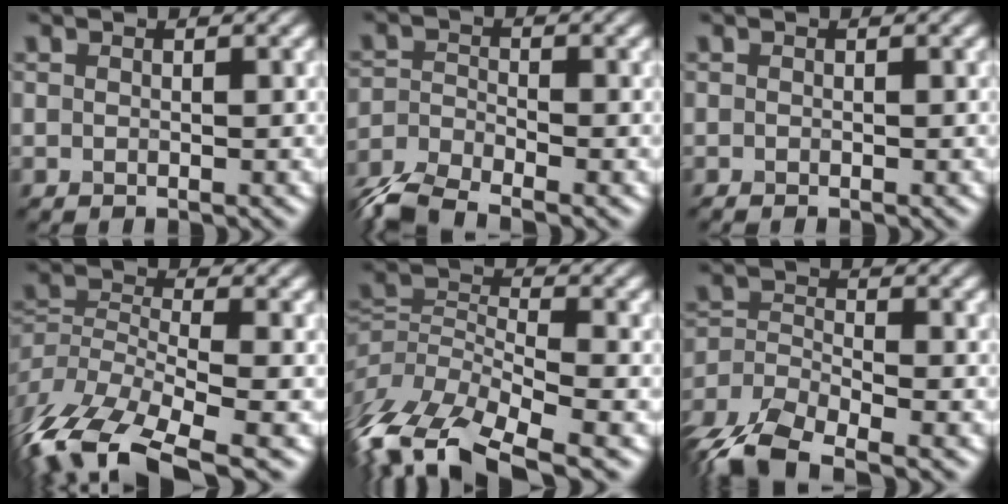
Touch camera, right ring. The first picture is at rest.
{"total": 5.6, "force": [-4.6, 1.8, 2.7], "torque": [-0.058, -0.009, -0.098]}
{"total": 0.0}
{"total": 12.1, "force": [-8.1, 4.8, 7.6], "torque": [-0.167, -0.012, -0.144]}
{"total": 11.8, "force": [-7.0, 5.3, 7.9], "torque": [-0.179, -0.005, -0.129]}
{"total": 7.5, "force": [-5.3, 3.1, 4.2], "torque": [-0.089, -0.007, -0.112]}